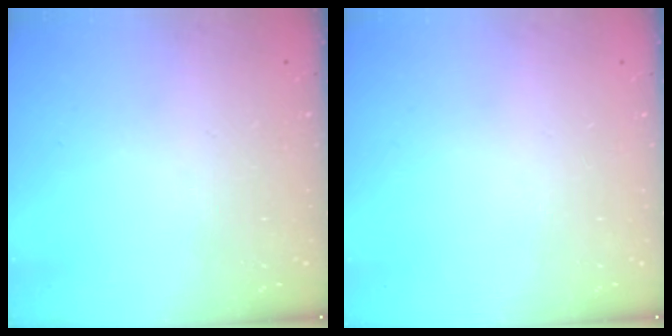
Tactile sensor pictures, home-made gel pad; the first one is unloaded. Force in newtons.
{"total": 0.0}